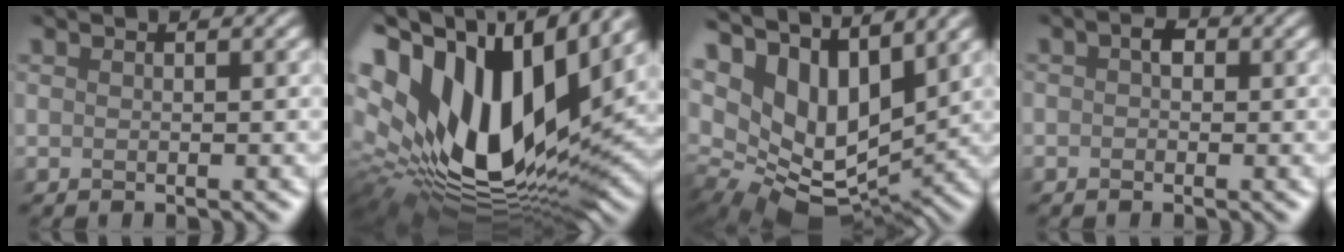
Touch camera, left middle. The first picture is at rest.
{"total": 18.8, "force": [5.5, 9.9, 15.0], "torque": [-0.306, 0.002, 0.102]}
{"total": 9.8, "force": [5.1, 5.5, 6.3], "torque": [-0.126, 0.011, 0.101]}
{"total": 0.8, "force": [-0.2, 0.5, 0.6], "torque": [-0.011, 0.003, -0.008]}